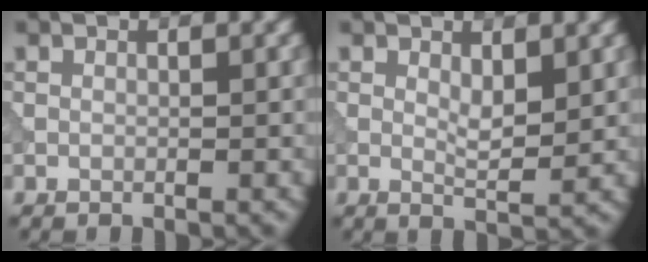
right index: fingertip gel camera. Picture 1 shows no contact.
{"total": 2.2, "force": [0.6, 0.7, 2.0], "torque": [-0.035, -0.007, 0.013]}